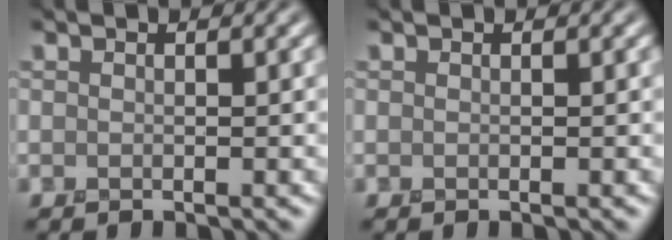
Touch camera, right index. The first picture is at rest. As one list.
[{"total": 0.0}]